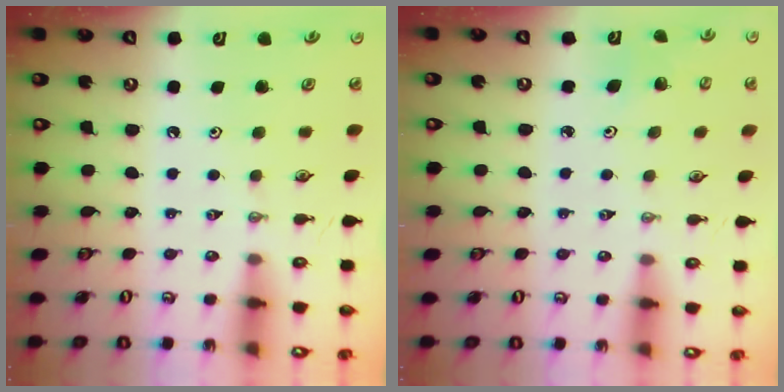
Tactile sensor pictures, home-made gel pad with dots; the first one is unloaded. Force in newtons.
{"total": 2.9, "press": 2.8, "slide": 0.8}